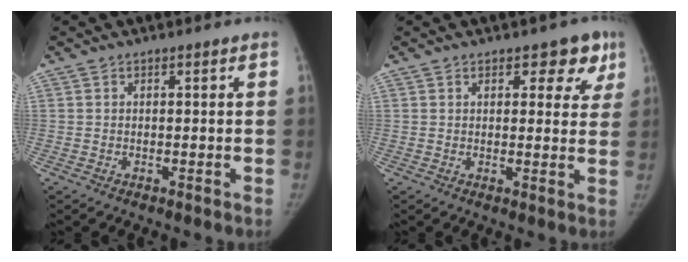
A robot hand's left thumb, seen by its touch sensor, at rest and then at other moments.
{"total": 6.1, "force": [3.4, 3.4, 3.7], "torque": [-0.001, -0.011, 0.035]}